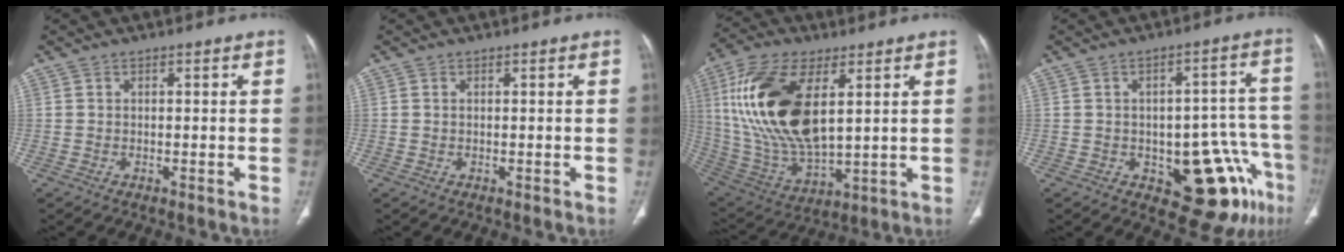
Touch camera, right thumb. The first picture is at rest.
{"total": 0.0}
{"total": 22.3, "force": [5.8, 10.8, 18.7], "torque": [-0.380, -0.025, 0.113]}
{"total": 15.1, "force": [-6.7, 6.3, 12.0], "torque": [-0.101, 0.045, -0.073]}